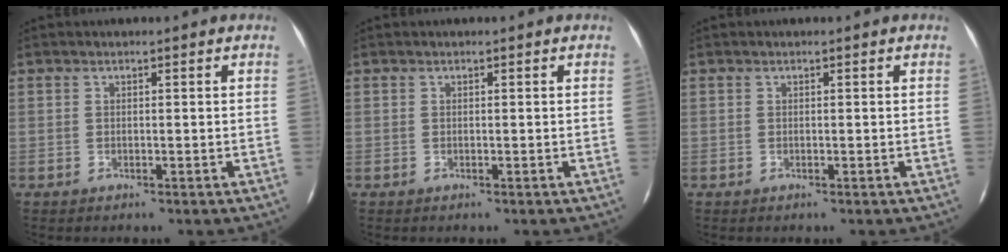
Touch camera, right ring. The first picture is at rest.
{"total": 0.0}
{"total": 0.0}